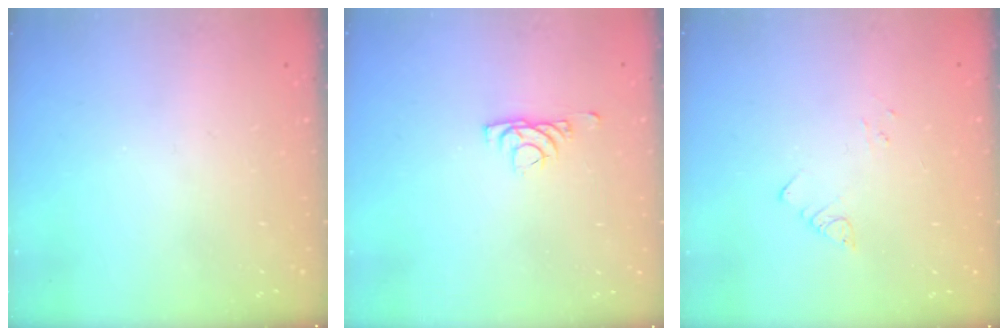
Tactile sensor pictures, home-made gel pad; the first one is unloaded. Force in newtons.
{"total": 3.9, "press": 3.9, "slide": 0.8}
{"total": 3.0, "press": 3.0, "slide": 0.4}